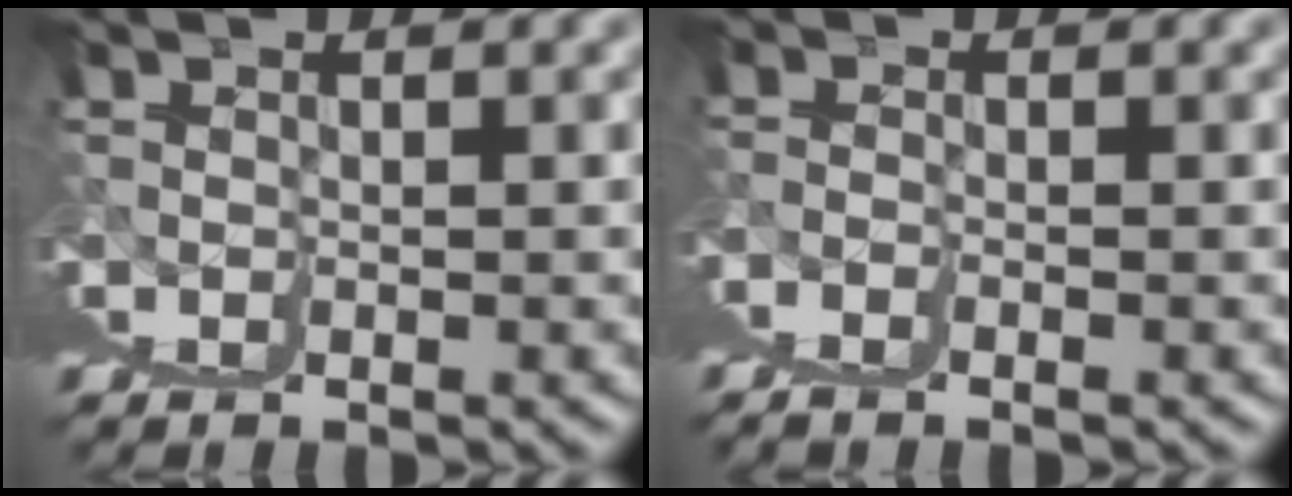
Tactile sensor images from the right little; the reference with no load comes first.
{"total": 0.9, "force": [-0.1, -0.4, 0.8], "torque": [-0.010, 0.009, 0.001]}